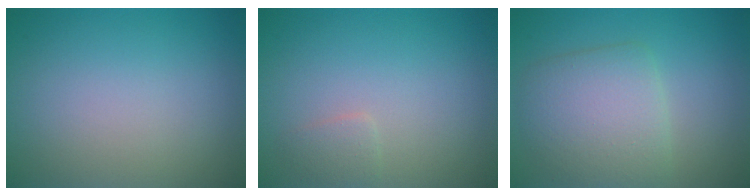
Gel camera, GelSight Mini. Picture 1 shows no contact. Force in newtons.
{"total": 1.0, "press": 1.0, "slide": 0.0}
{"total": 5.0, "press": 5.0, "slide": 0.2}